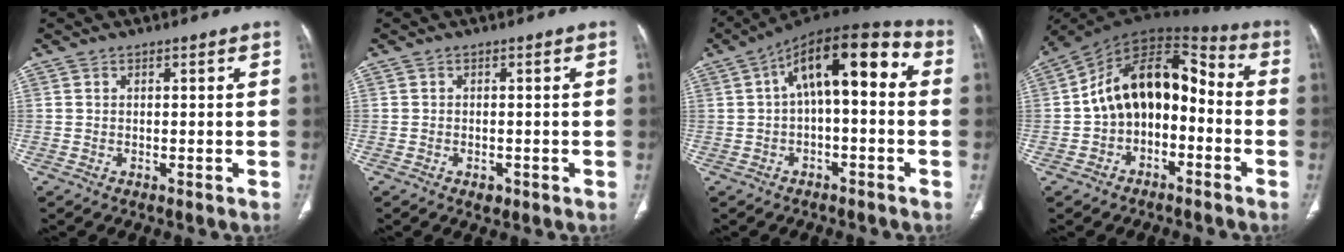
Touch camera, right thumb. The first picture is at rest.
{"total": 1.7, "force": [-0.8, 1.2, 0.8], "torque": [-0.005, 0.003, -0.006]}
{"total": 14.9, "force": [2.0, 6.4, 13.3], "torque": [-0.185, 0.050, 0.021]}
{"total": 16.1, "force": [-2.3, 10.7, 11.8], "torque": [-0.156, 0.076, -0.047]}